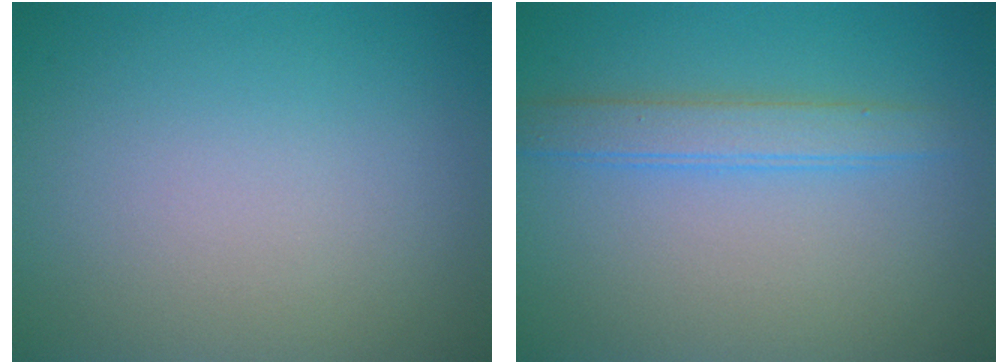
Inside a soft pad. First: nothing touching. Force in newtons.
{"total": 2.6, "press": 2.6, "slide": 0.1}